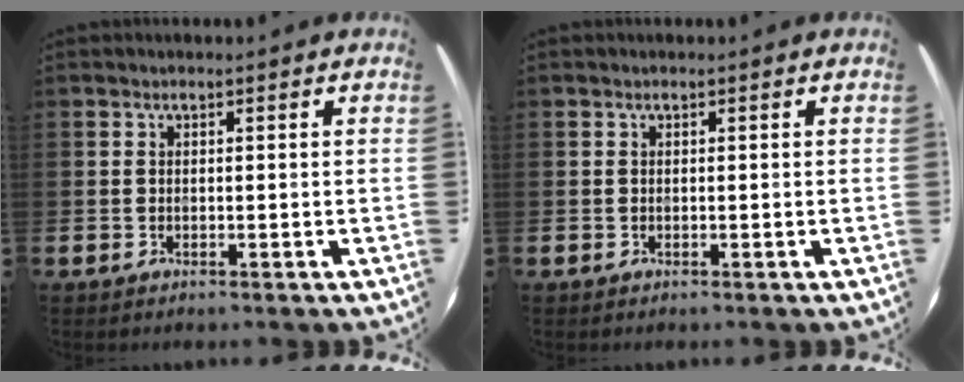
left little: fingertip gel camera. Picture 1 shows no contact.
{"total": 0.0}